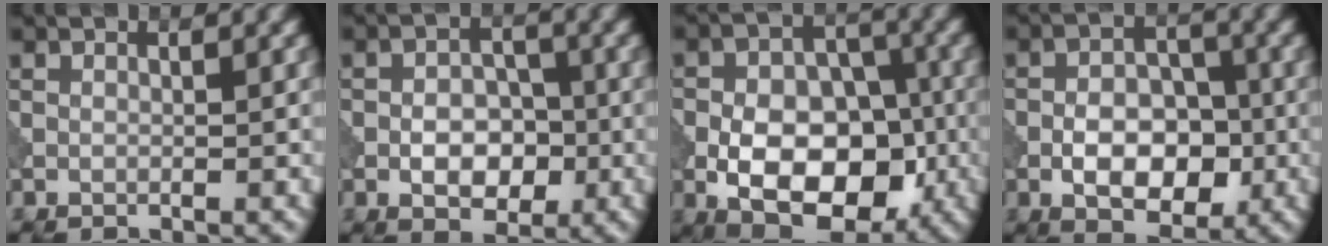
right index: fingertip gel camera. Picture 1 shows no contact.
{"total": 4.2, "force": [-1.4, 2.7, 2.9], "torque": [-0.034, 0.004, -0.023]}
{"total": 10.6, "force": [-3.2, 6.4, 7.8], "torque": [-0.116, -0.001, -0.054]}
{"total": 5.9, "force": [-2.0, 3.5, 4.3], "torque": [-0.055, 0.007, -0.033]}